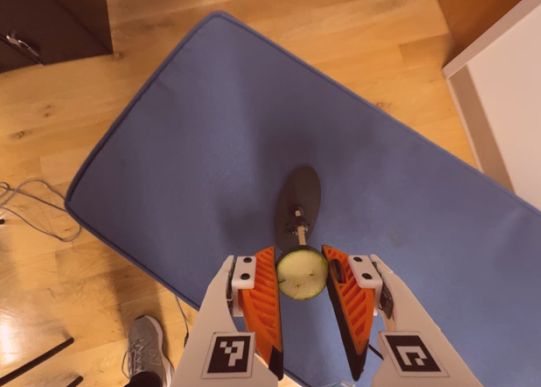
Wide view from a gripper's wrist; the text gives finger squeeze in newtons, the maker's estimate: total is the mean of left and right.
{"total": 7.9, "left": 8.1, "right": 7.7}